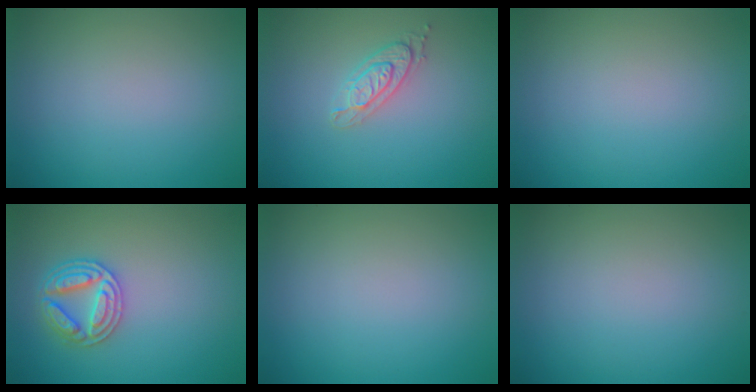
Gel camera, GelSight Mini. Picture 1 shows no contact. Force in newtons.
{"total": 2.1, "press": 2.1, "slide": 0.3}
{"total": 0.0}
{"total": 3.4, "press": 3.3, "slide": 0.9}
{"total": 0.0}
{"total": 0.0}